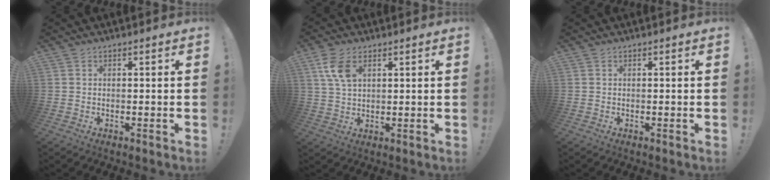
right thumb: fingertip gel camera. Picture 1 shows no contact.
{"total": 7.2, "force": [3.3, 3.9, 5.0], "torque": [-0.104, -0.005, 0.063]}
{"total": 0.0}